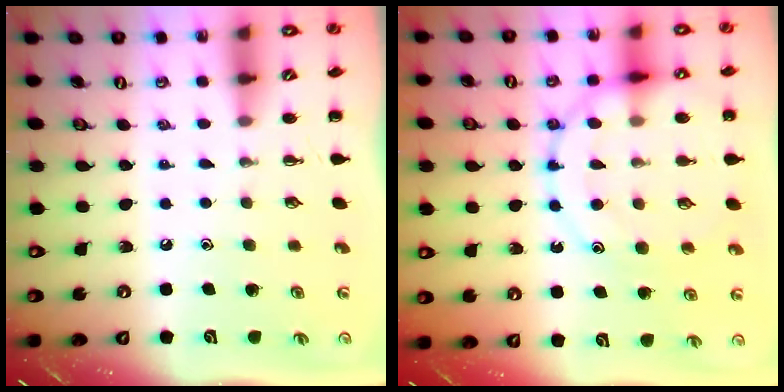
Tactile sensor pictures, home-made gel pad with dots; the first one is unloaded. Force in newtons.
{"total": 16.6, "press": 16.5, "slide": 2.0}